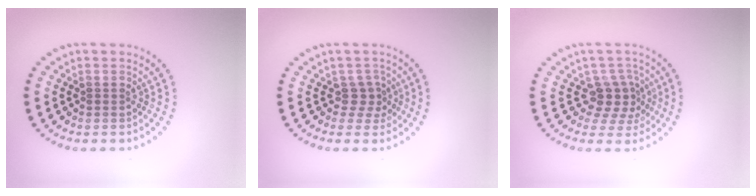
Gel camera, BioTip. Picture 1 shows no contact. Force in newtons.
{"total": 2.0, "press": 1.3, "slide": 1.5}
{"total": 3.1, "press": 2.4, "slide": 2.0}